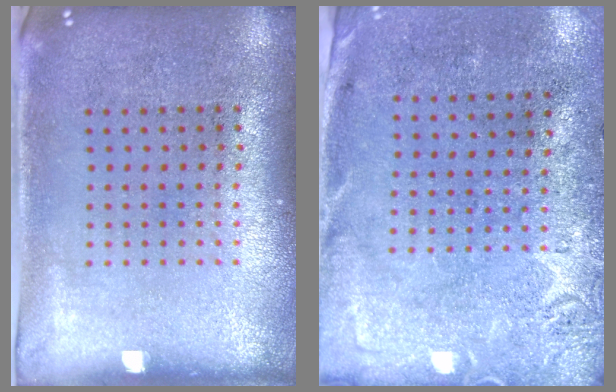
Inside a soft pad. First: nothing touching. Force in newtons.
{"total": 2.8, "press": 2.2, "slide": 1.8}